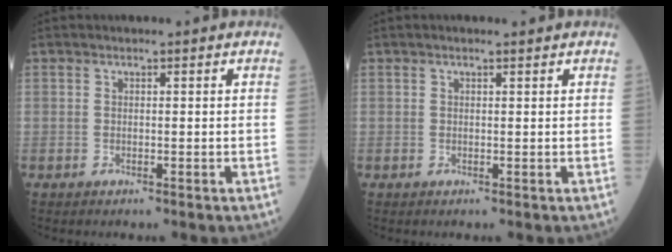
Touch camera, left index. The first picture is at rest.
{"total": 0.7, "force": [0.6, 0.0, 0.4], "torque": [-0.012, 0.003, 0.009]}